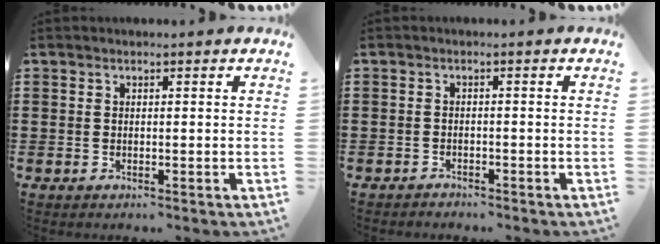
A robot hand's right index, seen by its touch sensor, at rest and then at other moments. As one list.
[{"total": 1.2, "force": [-1.2, 0.3, 0.0], "torque": [-0.004, 0.002, -0.027]}]